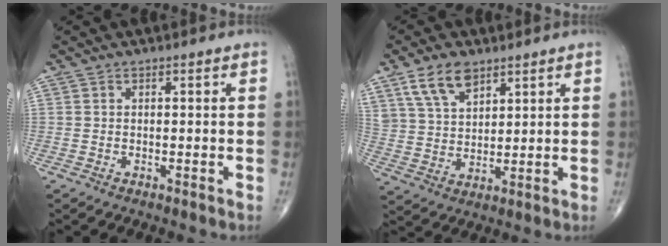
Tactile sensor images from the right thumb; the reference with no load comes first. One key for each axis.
{"total": 8.8, "fx": 5.5, "fy": 4.7, "fz": 4.9, "tx": -0.081, "ty": -0.021, "tz": 0.113}